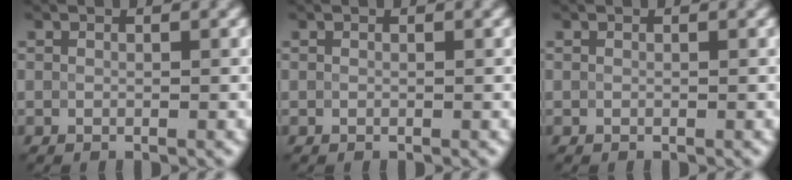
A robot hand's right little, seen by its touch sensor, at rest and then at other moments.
{"total": 0.0}
{"total": 0.0}